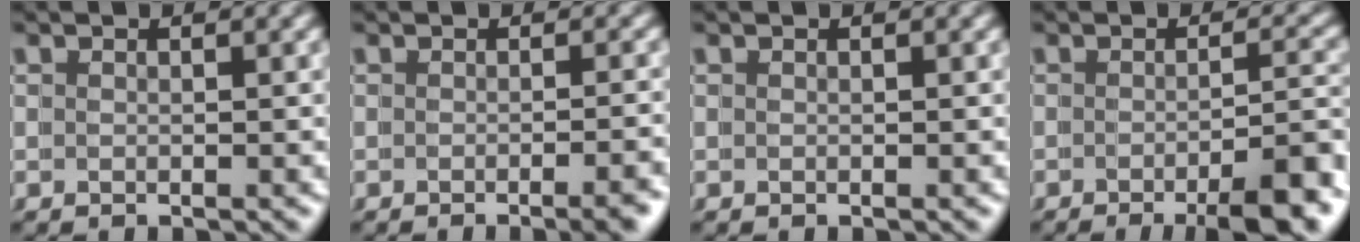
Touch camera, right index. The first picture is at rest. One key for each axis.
{"total": 2.5, "fx": -2.1, "fy": -0.8, "fz": 1.1, "tx": 0.001, "ty": 0.003, "tz": -0.033}
{"total": 0.0}
{"total": 6.0, "fx": -4.4, "fy": -0.3, "fz": 4.1, "tx": -0.038, "ty": -0.006, "tz": -0.063}